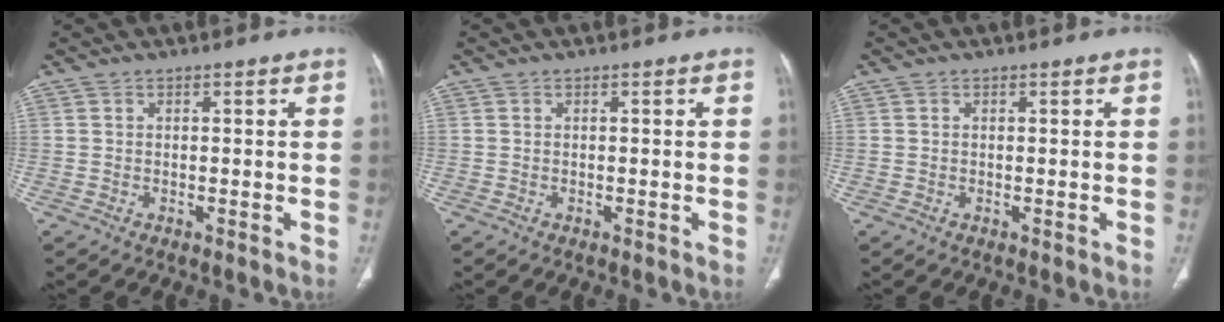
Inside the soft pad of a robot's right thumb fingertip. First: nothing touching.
{"total": 0.0}
{"total": 0.0}